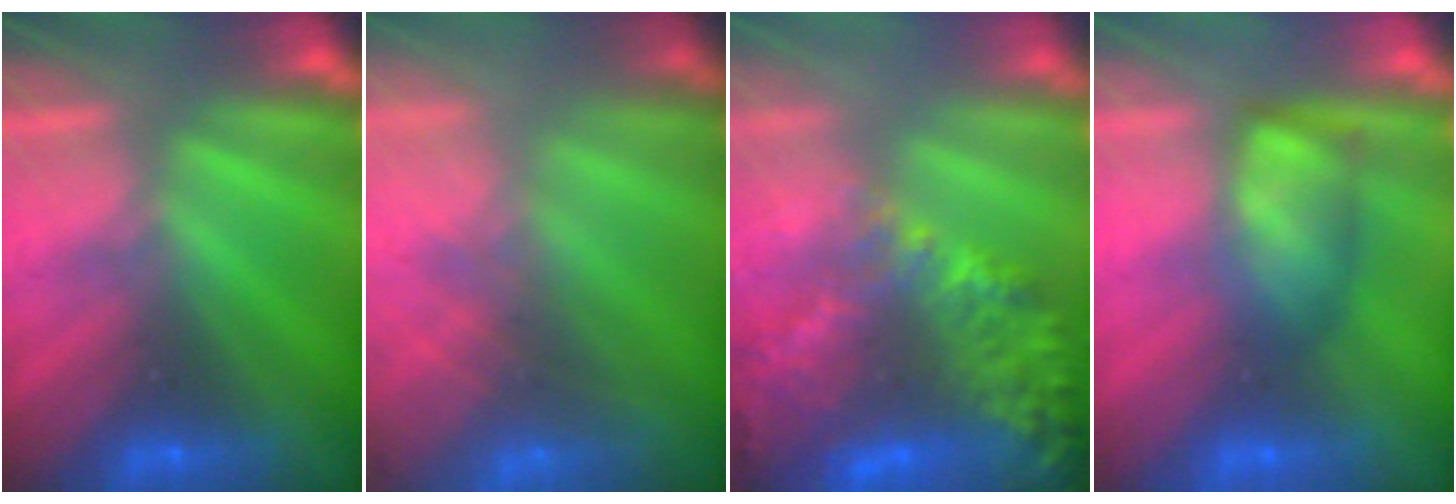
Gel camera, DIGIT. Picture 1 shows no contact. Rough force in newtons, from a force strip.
{"total": 5.7}
{"total": 6.1}
{"total": 4.8}